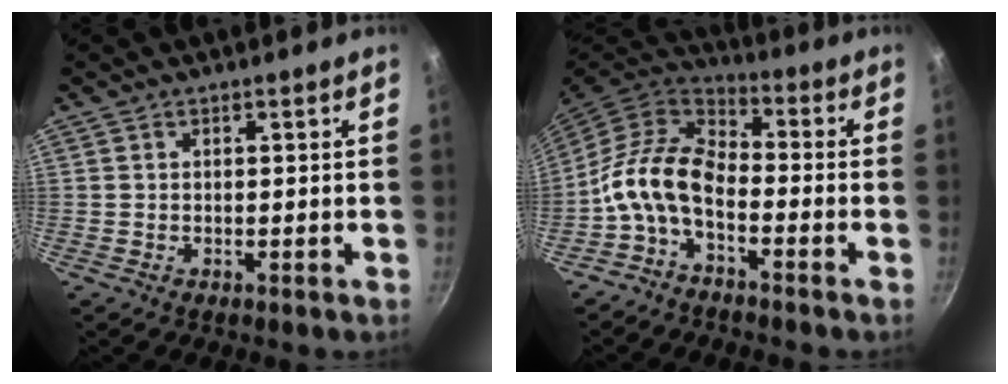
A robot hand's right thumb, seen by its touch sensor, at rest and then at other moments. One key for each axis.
{"total": 11.1, "fx": -3.5, "fy": 6.3, "fz": 8.4, "tx": -0.157, "ty": 0.047, "tz": -0.085}